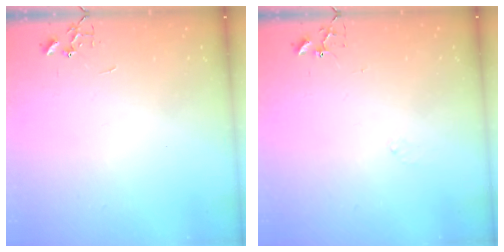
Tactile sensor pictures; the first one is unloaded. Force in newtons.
{"total": 5.2, "press": 5.2, "slide": 0.5}